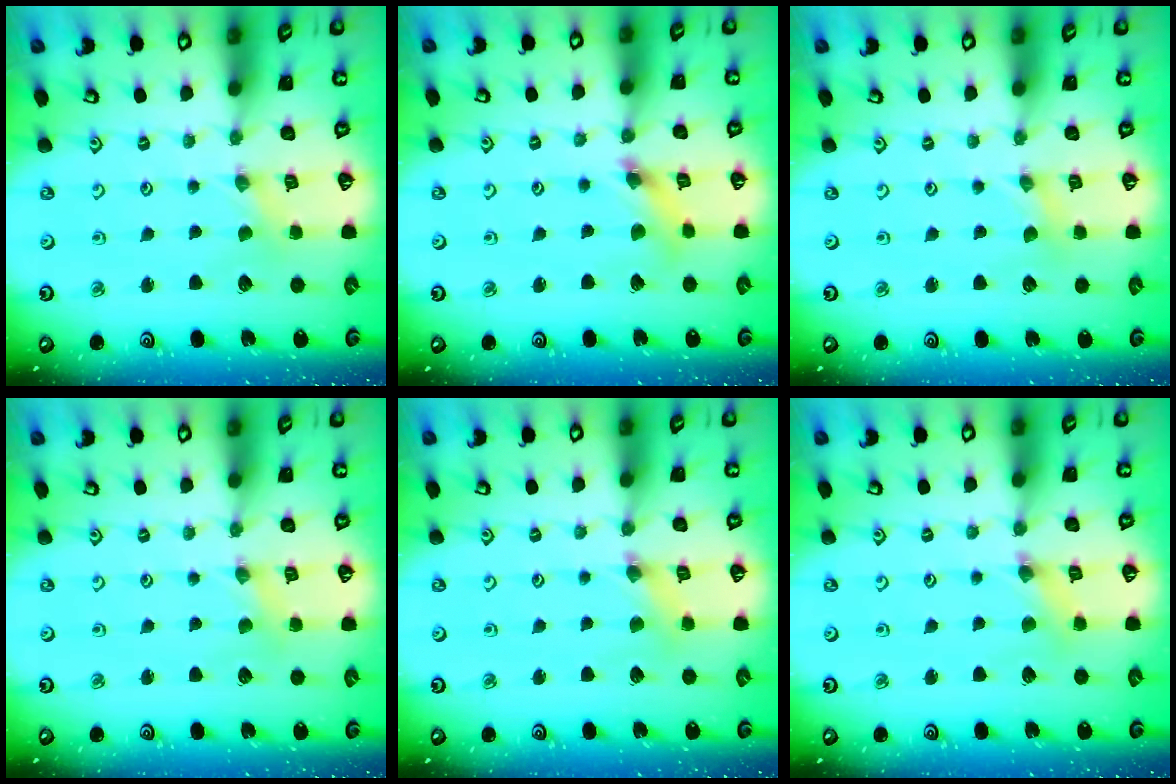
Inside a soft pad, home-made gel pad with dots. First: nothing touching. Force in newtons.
{"total": 5.5, "press": 5.5, "slide": 0.7}
{"total": 0.0}
{"total": 0.9, "press": 0.9, "slide": 0.1}
{"total": 2.7, "press": 2.7, "slide": 0.2}
{"total": 2.7, "press": 2.7, "slide": 0.2}